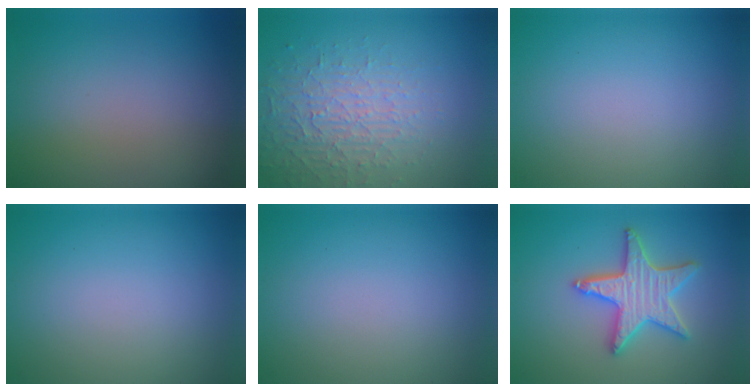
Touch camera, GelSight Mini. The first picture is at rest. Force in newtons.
{"total": 3.7, "press": 3.5, "slide": 1.4}
{"total": 0.0}
{"total": 0.0}
{"total": 0.0}
{"total": 5.1, "press": 5.0, "slide": 0.9}